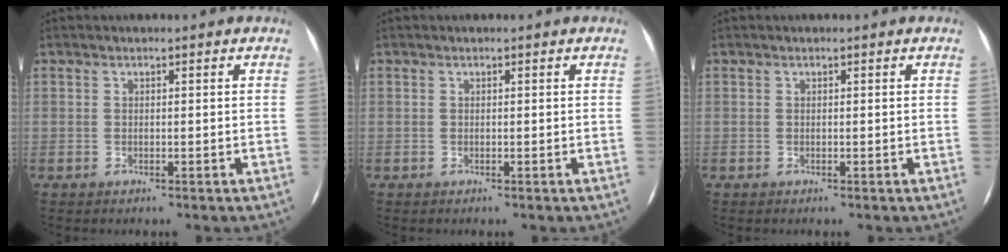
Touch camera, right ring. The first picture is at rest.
{"total": 0.0}
{"total": 0.0}